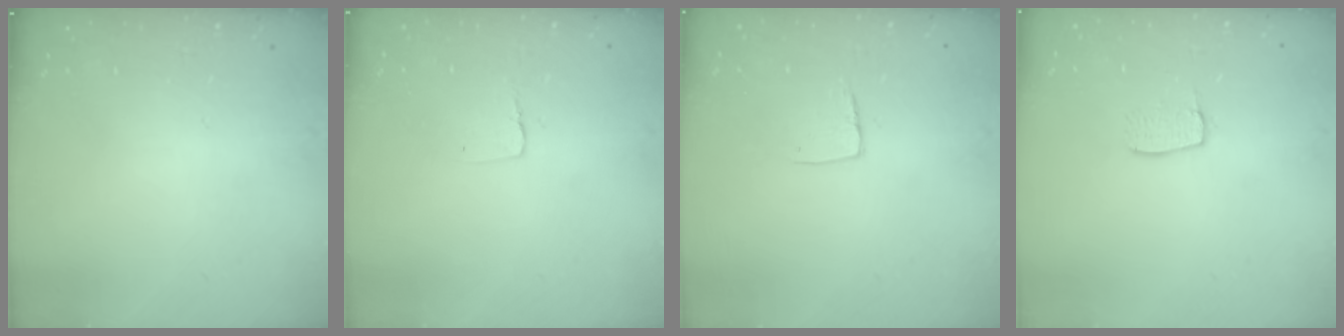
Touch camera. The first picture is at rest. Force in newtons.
{"total": 2.9, "press": 2.9, "slide": 0.2}
{"total": 5.9, "press": 5.9, "slide": 0.4}
{"total": 6.8, "press": 6.8, "slide": 0.4}